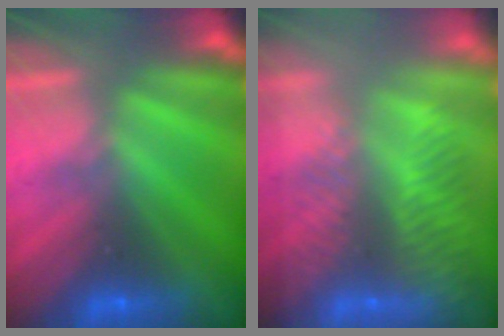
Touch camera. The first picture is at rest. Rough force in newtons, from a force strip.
{"total": 8.6}